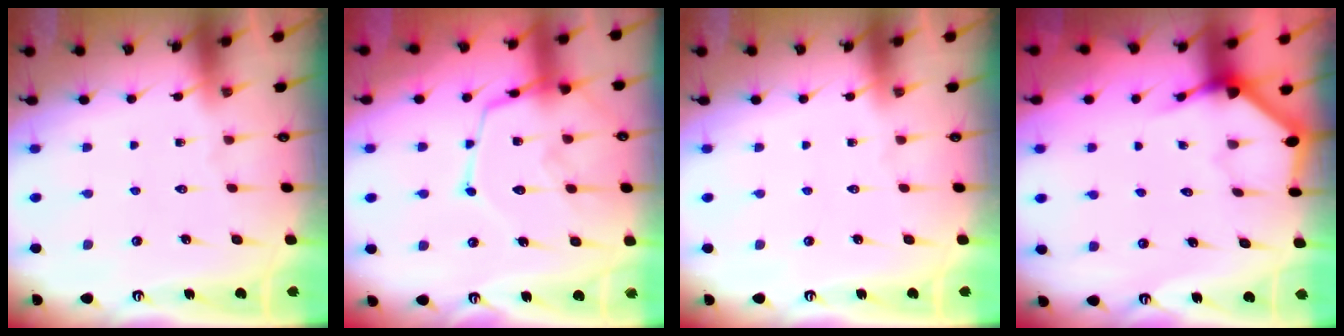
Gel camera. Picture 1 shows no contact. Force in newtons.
{"total": 15.0, "press": 14.9, "slide": 1.4}
{"total": 0.0}
{"total": 4.0, "press": 4.0, "slide": 0.2}